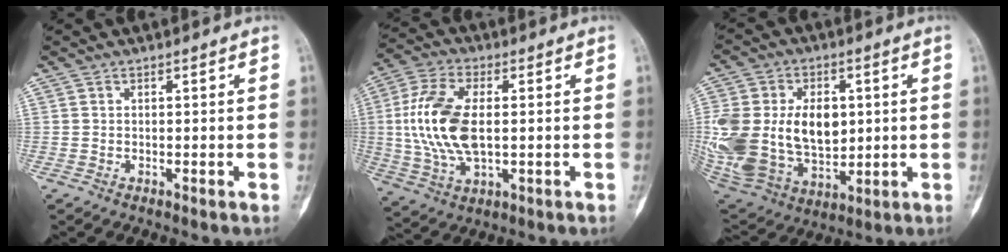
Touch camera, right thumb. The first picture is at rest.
{"total": 14.9, "force": [0.6, 7.9, 12.6], "torque": [-0.266, 0.004, 0.011]}
{"total": 26.7, "force": [2.2, 18.1, 19.5], "torque": [-0.412, 0.004, 0.062]}